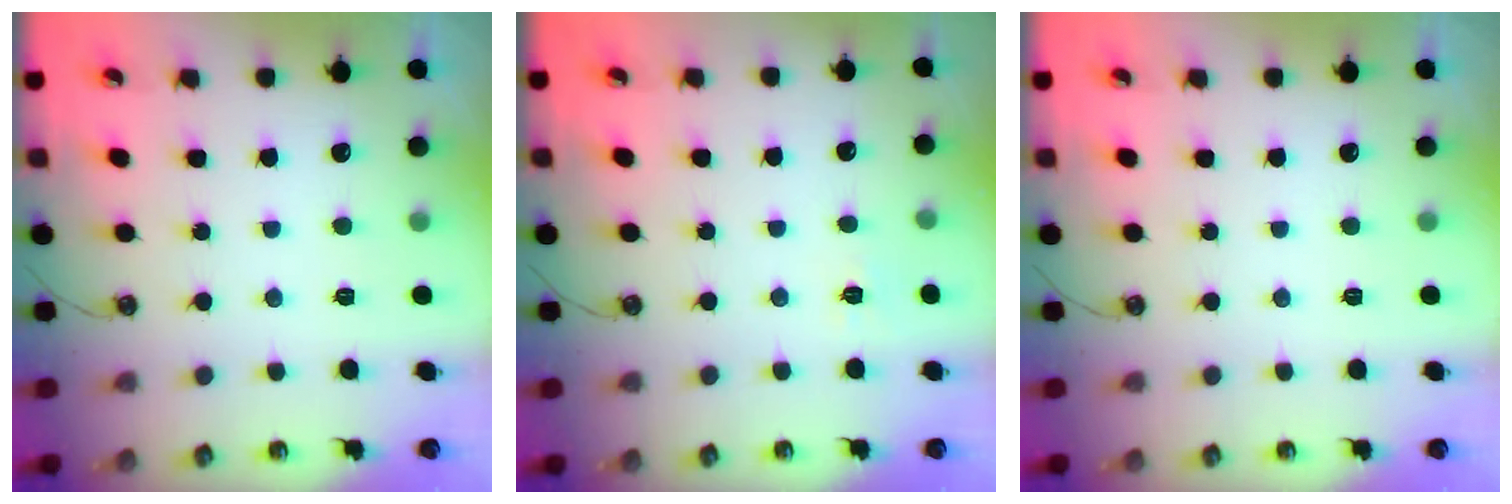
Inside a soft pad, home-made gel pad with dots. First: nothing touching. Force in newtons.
{"total": 5.2, "press": 5.1, "slide": 0.7}
{"total": 0.0}